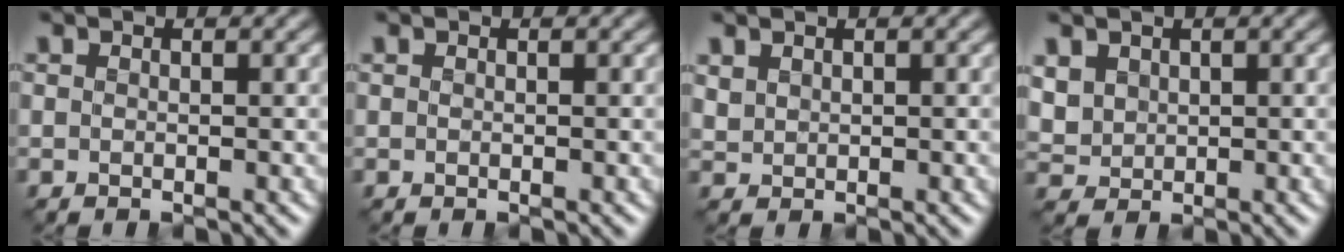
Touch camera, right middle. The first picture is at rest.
{"total": 0.0}
{"total": 1.1, "force": [0.8, 0.6, 0.3], "torque": [-0.011, 0.002, 0.023]}
{"total": 2.8, "force": [1.2, 2.2, 1.3], "torque": [-0.050, -0.002, 0.031]}